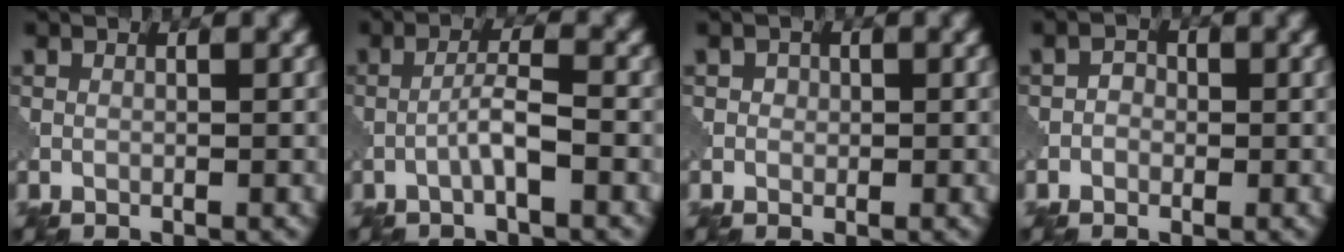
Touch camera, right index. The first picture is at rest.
{"total": 2.7, "force": [-1.1, 0.2, 2.4], "torque": [-0.044, 0.012, -0.024]}
{"total": 1.1, "force": [0.2, 1.0, 0.3], "torque": [0.000, 0.000, 0.000]}
{"total": 1.3, "force": [-0.4, 1.2, 0.4], "torque": [0.004, 0.004, -0.013]}